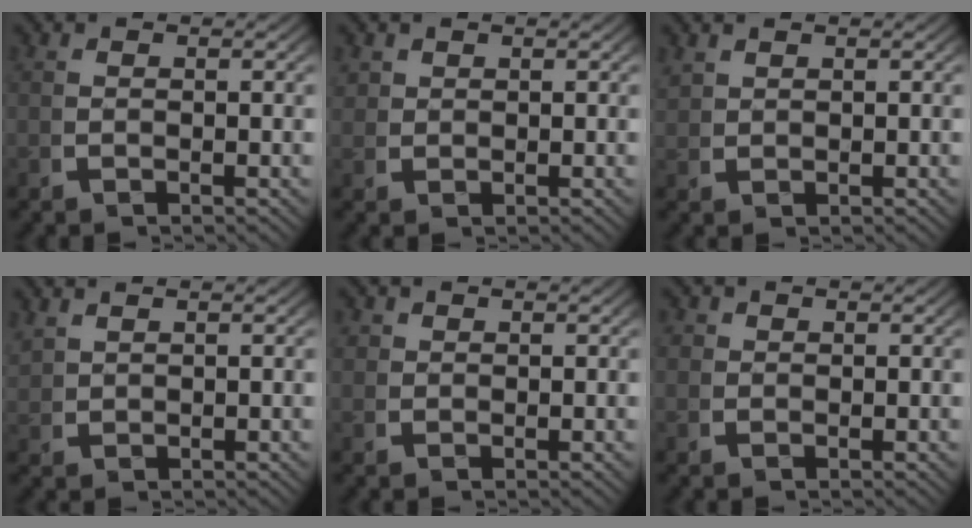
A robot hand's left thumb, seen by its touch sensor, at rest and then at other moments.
{"total": 1.4, "force": [1.1, 0.8, 0.0], "torque": [0.001, -0.004, 0.027]}
{"total": 1.4, "force": [1.3, 0.2, -0.1], "torque": [0.004, 0.002, 0.032]}
{"total": 1.6, "force": [1.6, 0.4, 0.2], "torque": [-0.002, 0.004, 0.037]}
{"total": 1.3, "force": [0.7, 1.1, 0.0], "torque": [-0.004, -0.010, 0.018]}
{"total": 1.5, "force": [0.5, 1.4, 0.1], "torque": [-0.007, -0.012, 0.011]}